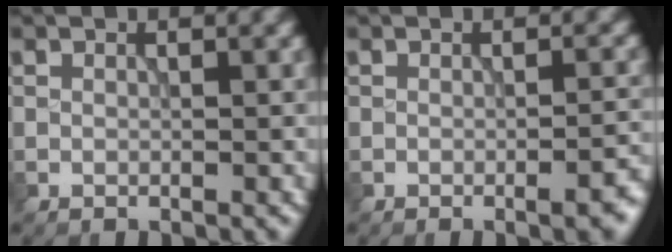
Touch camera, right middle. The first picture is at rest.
{"total": 3.1, "force": [-1.3, 0.8, 2.6], "torque": [-0.031, 0.002, -0.020]}